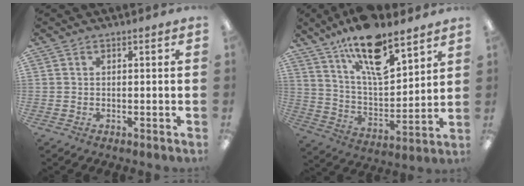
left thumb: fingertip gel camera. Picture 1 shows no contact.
{"total": 17.6, "force": [12.6, 6.5, 10.4], "torque": [-0.177, -0.071, 0.215]}